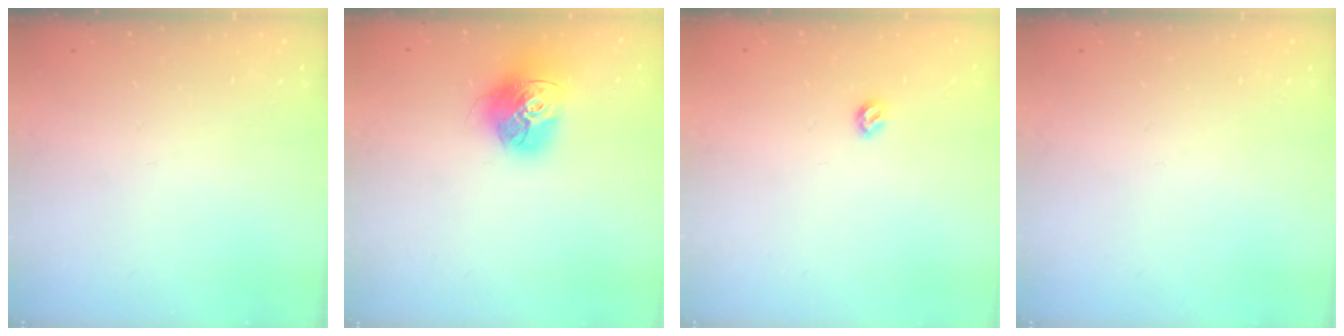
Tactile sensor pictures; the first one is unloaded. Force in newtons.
{"total": 15.9, "press": 15.8, "slide": 1.7}
{"total": 5.3, "press": 5.3, "slide": 0.7}
{"total": 0.0}